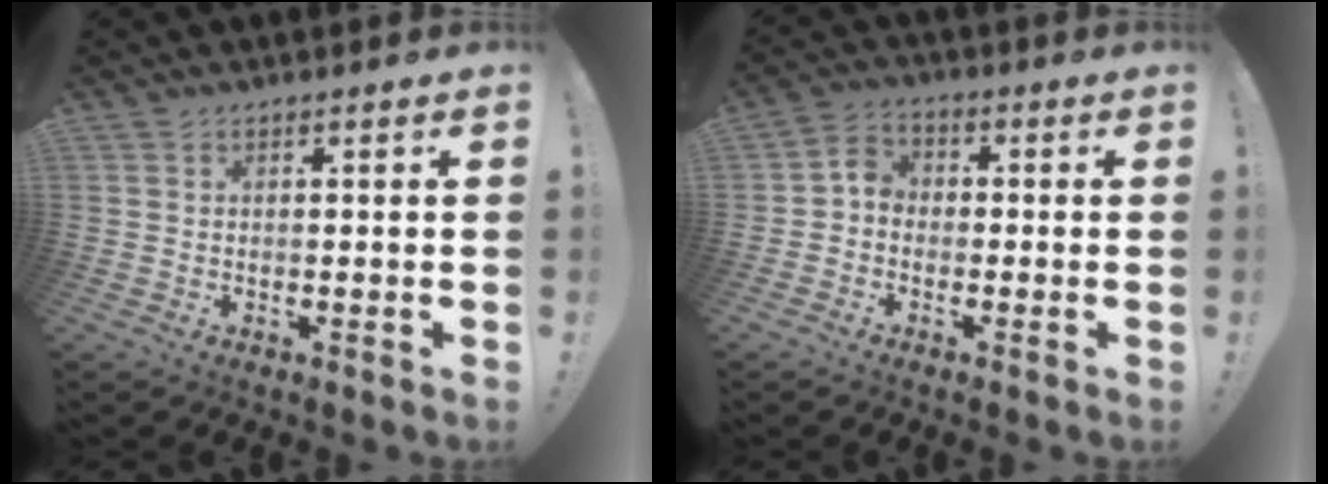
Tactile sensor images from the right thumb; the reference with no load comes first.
{"total": 4.5, "force": [-1.8, 3.5, 2.0], "torque": [-0.042, 0.017, -0.034]}